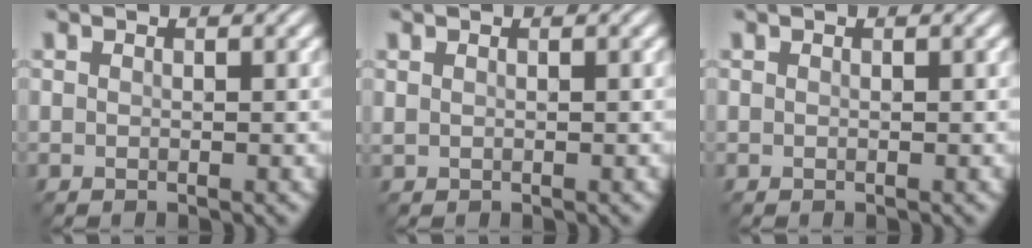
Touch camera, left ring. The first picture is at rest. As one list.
[{"total": 0.0}, {"total": 0.0}]